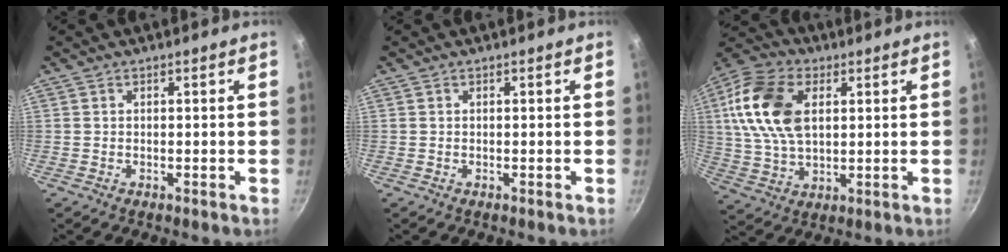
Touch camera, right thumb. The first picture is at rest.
{"total": 0.0}
{"total": 16.4, "force": [3.7, 10.4, 12.1], "torque": [-0.223, 0.003, 0.066]}